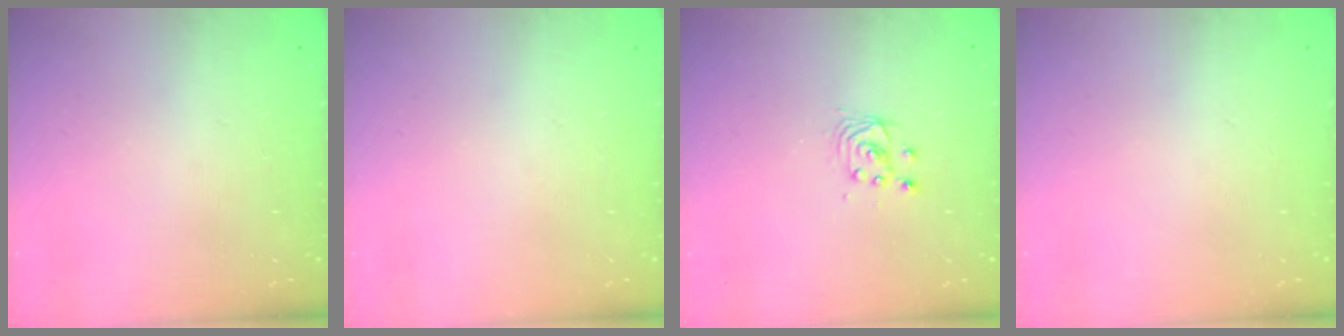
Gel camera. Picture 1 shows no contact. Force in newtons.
{"total": 0.0}
{"total": 2.9, "press": 2.9, "slide": 0.0}
{"total": 0.0}